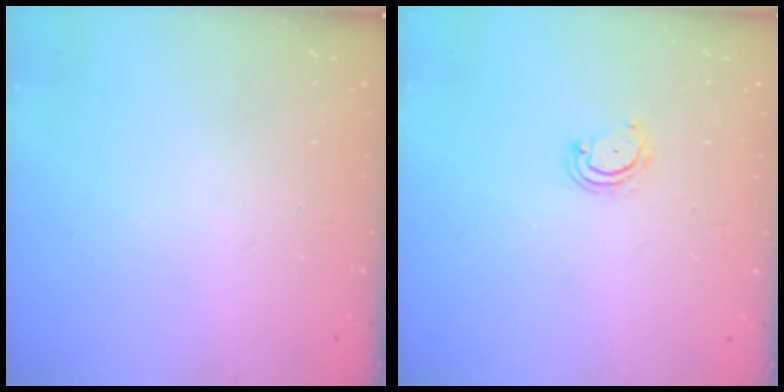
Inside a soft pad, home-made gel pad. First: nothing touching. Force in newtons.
{"total": 4.0, "press": 4.0, "slide": 0.3}